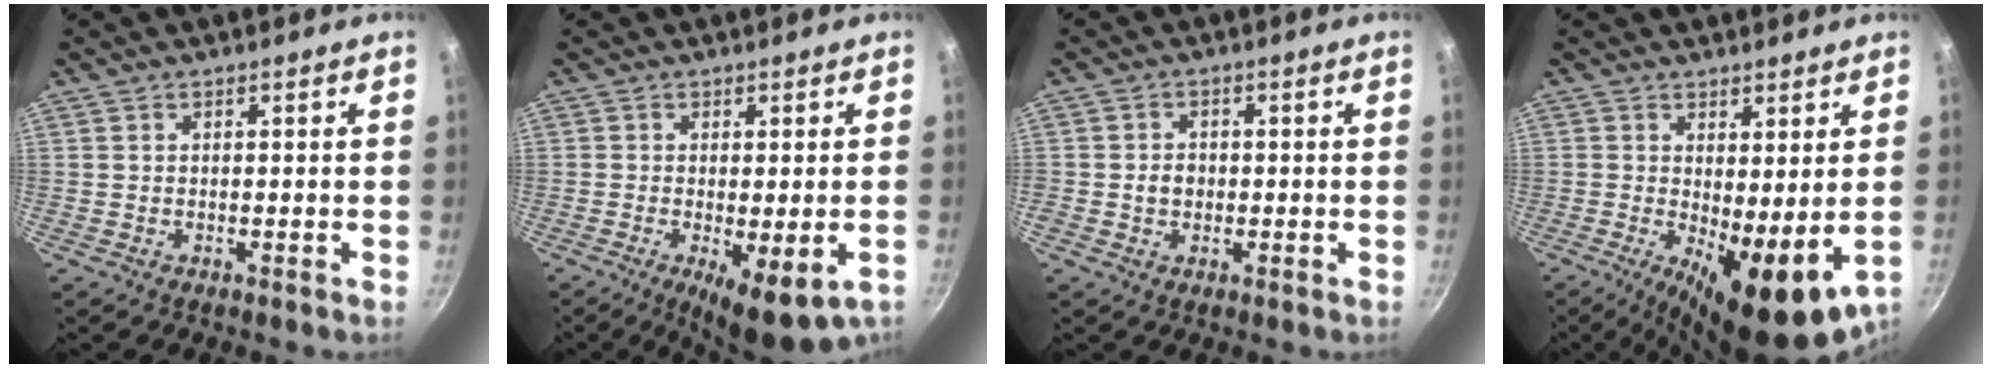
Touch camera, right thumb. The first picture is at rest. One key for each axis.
{"total": 8.9, "fx": -3.2, "fy": 2.6, "fz": 7.9, "tx": -0.119, "ty": -0.010, "tz": -0.037}
{"total": 2.8, "fx": -0.4, "fy": 2.4, "fz": 1.4, "tx": -0.012, "ty": 0.008, "tz": -0.008}
{"total": 11.9, "fx": -1.2, "fy": 4.4, "fz": 11.0, "tx": -0.147, "ty": -0.009, "tz": -0.004}